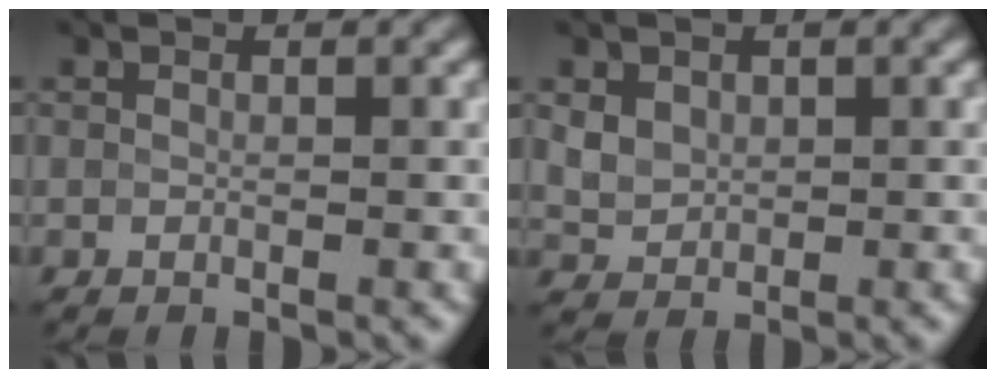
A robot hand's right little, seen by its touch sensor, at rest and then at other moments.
{"total": 2.1, "force": [0.7, 1.8, 0.9], "torque": [-0.019, -0.005, 0.020]}